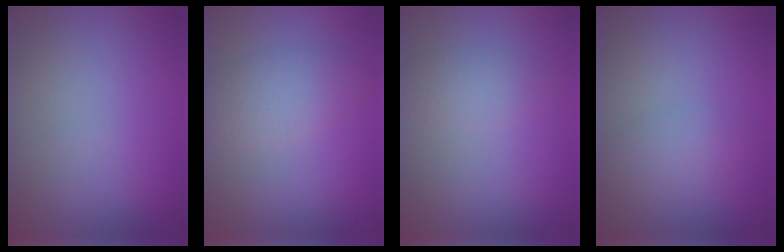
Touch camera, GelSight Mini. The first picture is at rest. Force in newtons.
{"total": 3.7, "press": 3.7, "slide": 0.2}
{"total": 2.2, "press": 2.2, "slide": 0.1}
{"total": 1.8, "press": 1.8, "slide": 0.1}